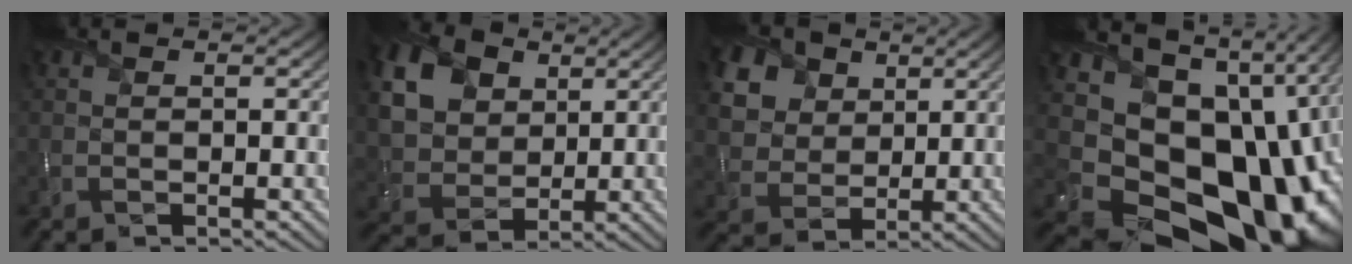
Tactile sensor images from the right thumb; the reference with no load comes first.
{"total": 13.3, "force": [5.1, 9.9, 7.3], "torque": [-0.196, 0.017, 0.104]}
{"total": 12.2, "force": [6.0, 8.9, 5.8], "torque": [-0.173, 0.014, 0.116]}
{"total": 20.5, "force": [-2.8, 15.6, 13.0], "torque": [-0.250, -0.067, 0.002]}